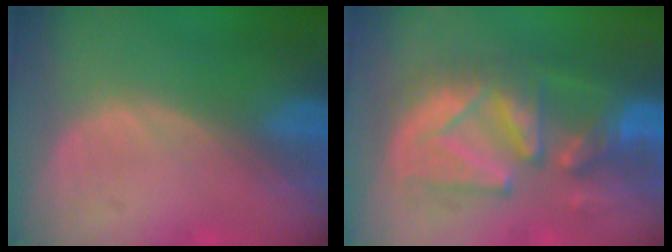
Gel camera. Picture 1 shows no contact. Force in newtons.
{"total": 10.9, "press": 10.6, "slide": 2.8}